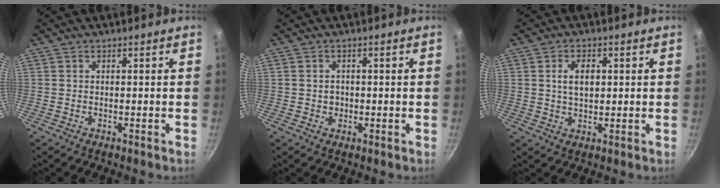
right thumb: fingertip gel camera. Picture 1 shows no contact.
{"total": 1.8, "force": [-0.1, 1.6, 0.8], "torque": [-0.008, 0.002, -0.003]}
{"total": 4.9, "force": [1.1, 3.0, 3.8], "torque": [-0.054, 0.001, 0.020]}